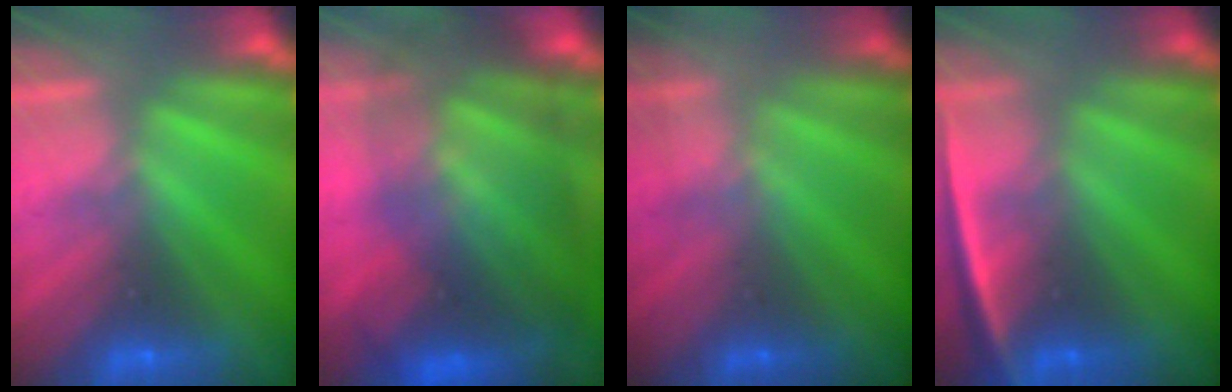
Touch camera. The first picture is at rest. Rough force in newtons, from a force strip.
{"total": 9.6}
{"total": 1.7}
{"total": 2.3}